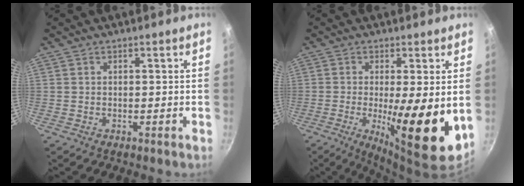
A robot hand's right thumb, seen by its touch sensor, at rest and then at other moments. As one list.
[{"total": 13.3, "force": [-1.2, 2.7, 12.9], "torque": [-0.202, -0.022, -0.013]}]